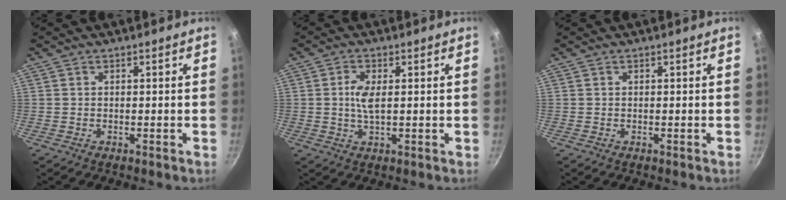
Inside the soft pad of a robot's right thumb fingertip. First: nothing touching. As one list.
[{"total": 4.2, "force": [0.5, 1.9, 3.7], "torque": [-0.073, 0.002, 0.010]}, {"total": 0.0}]